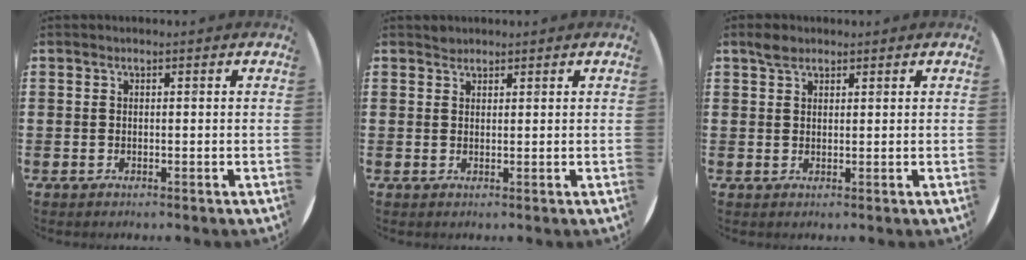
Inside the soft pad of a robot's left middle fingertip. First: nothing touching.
{"total": 1.1, "force": [1.0, 0.3, -0.1], "torque": [0.009, -0.001, 0.018]}
{"total": 2.0, "force": [1.6, 1.0, 0.7], "torque": [0.001, -0.002, 0.027]}